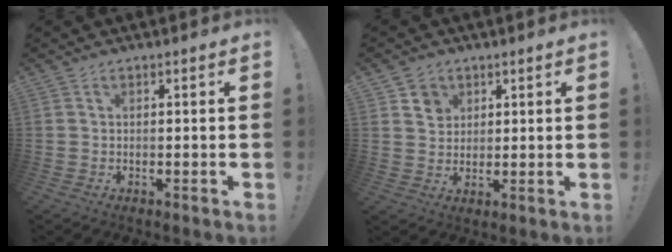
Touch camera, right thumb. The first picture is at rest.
{"total": 5.1, "force": [2.8, 4.3, 0.7], "torque": [0.009, -0.024, 0.049]}